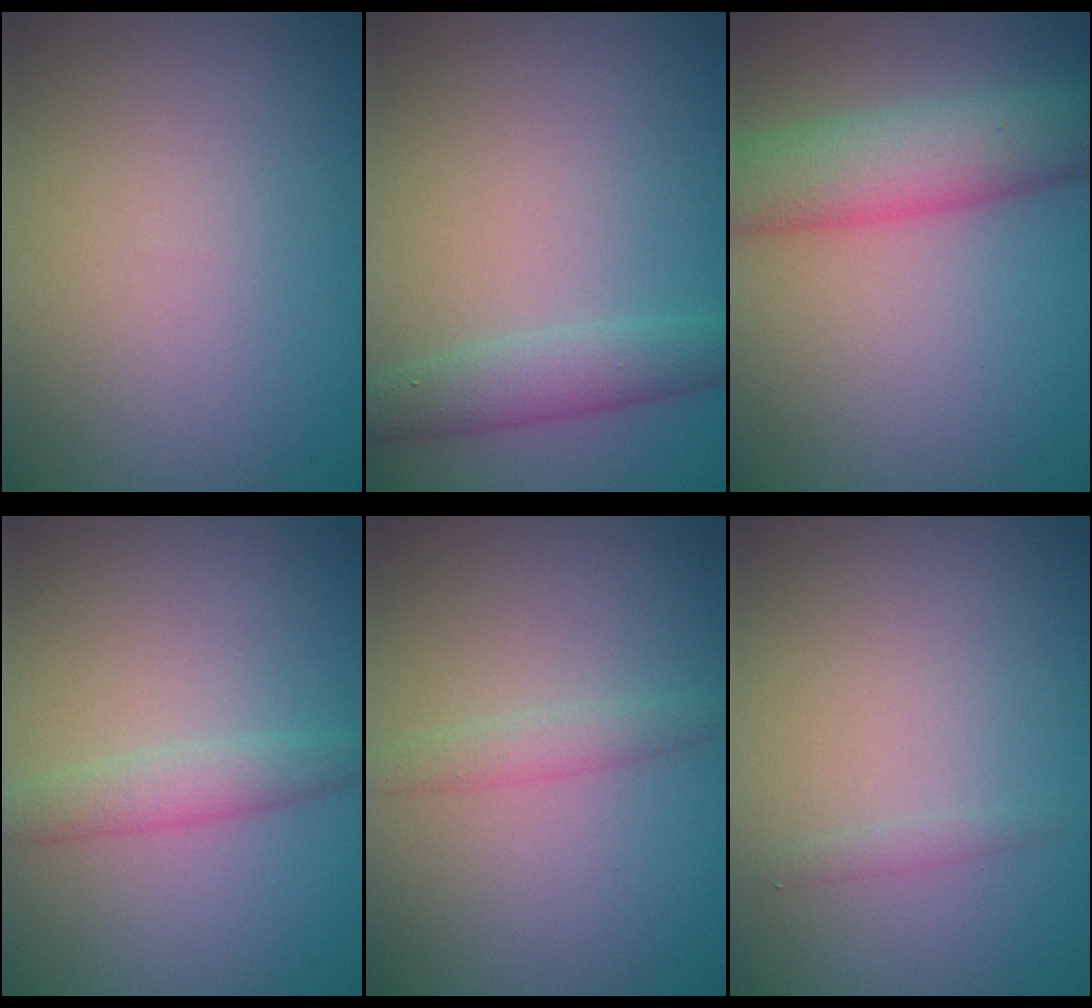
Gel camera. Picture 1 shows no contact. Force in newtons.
{"total": 2.8, "press": 2.8, "slide": 0.1}
{"total": 6.6, "press": 6.6, "slide": 0.1}
{"total": 2.2, "press": 2.2, "slide": 0.1}
{"total": 1.6, "press": 1.6, "slide": 0.0}
{"total": 0.6, "press": 0.6, "slide": 0.0}